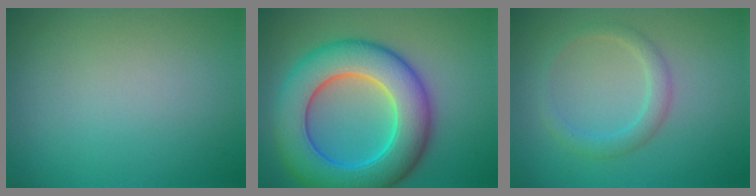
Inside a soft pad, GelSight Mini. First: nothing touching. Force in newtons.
{"total": 10.9, "press": 10.9, "slide": 0.2}
{"total": 2.0, "press": 2.0, "slide": 0.2}